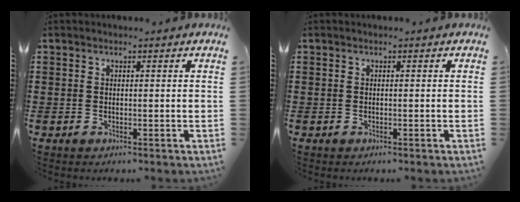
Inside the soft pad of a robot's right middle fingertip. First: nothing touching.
{"total": 0.0}